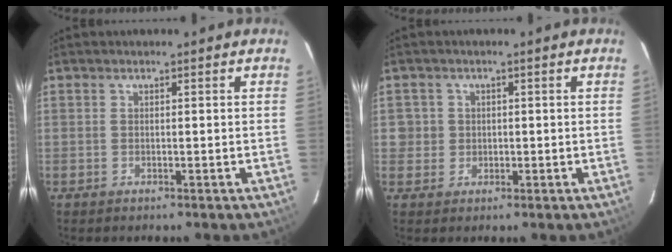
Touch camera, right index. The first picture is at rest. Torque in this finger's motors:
{"motor_torque": [0.09, 0.05, -0.03, -0.01]}